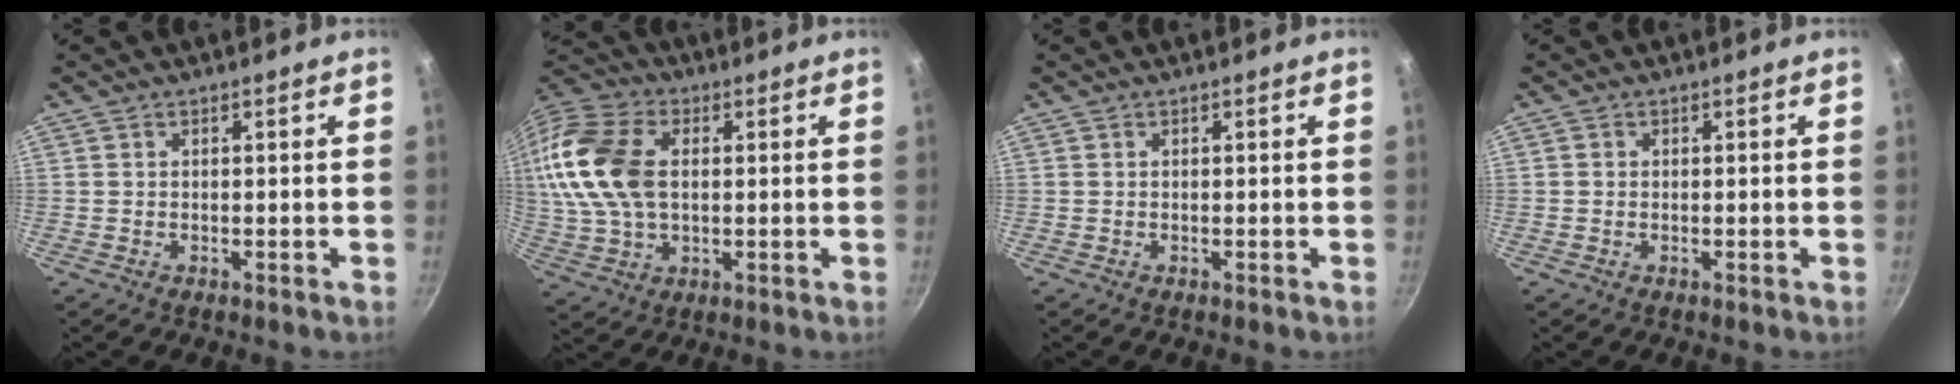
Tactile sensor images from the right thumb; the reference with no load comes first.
{"total": 18.3, "force": [2.1, 11.9, 13.7], "torque": [-0.269, 0.019, 0.033]}
{"total": 0.0}
{"total": 0.7, "force": [-0.2, 0.6, 0.2], "torque": [-0.002, 0.002, -0.005]}